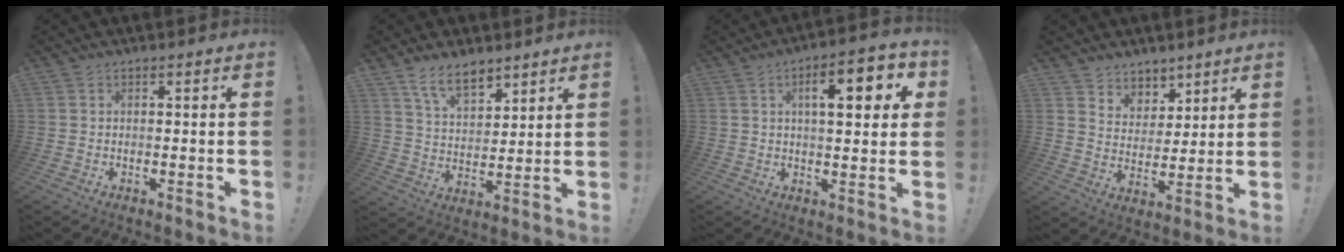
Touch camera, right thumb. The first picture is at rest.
{"total": 10.5, "force": [7.6, 5.0, 5.2], "torque": [-0.093, -0.041, 0.145]}
{"total": 11.3, "force": [3.5, 3.8, 10.0], "torque": [-0.135, -0.004, 0.048]}
{"total": 7.4, "force": [5.6, 4.8, -0.2], "torque": [0.006, -0.056, 0.109]}